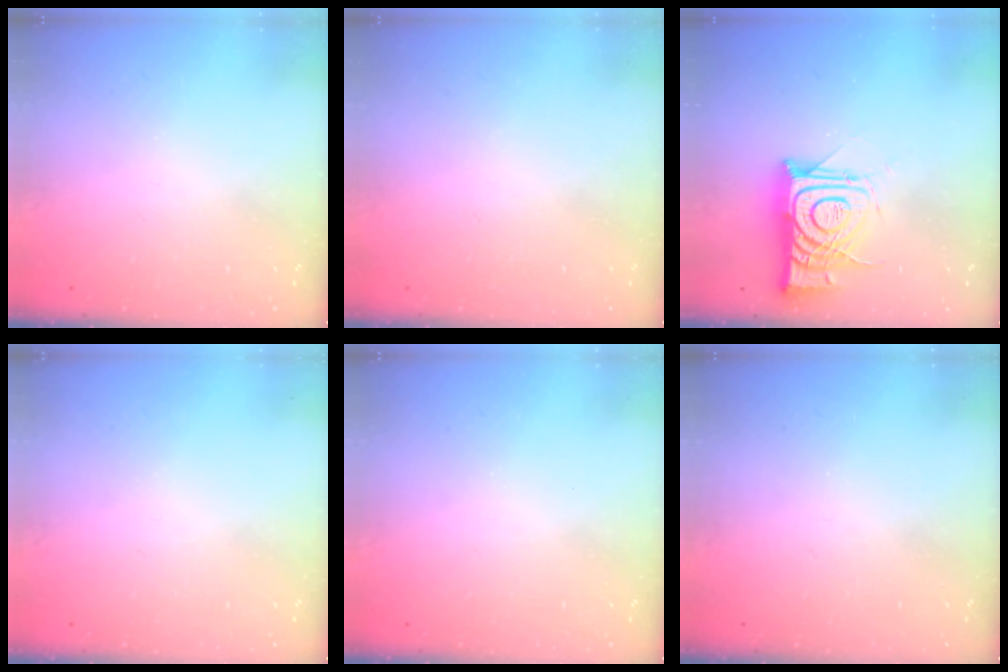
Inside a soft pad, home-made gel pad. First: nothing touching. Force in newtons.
{"total": 1.9, "press": 1.9, "slide": 0.1}
{"total": 14.0, "press": 14.0, "slide": 1.4}
{"total": 0.0}
{"total": 0.0}
{"total": 0.0}